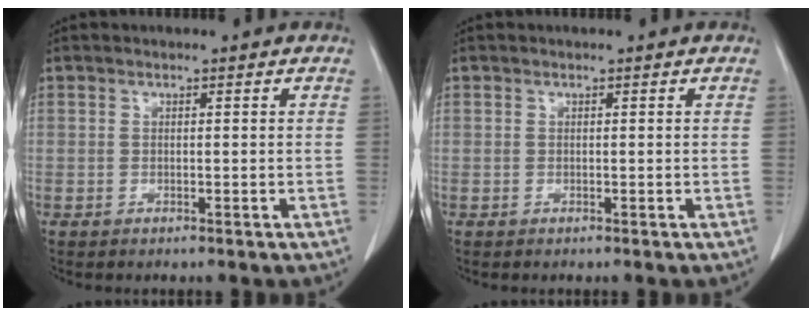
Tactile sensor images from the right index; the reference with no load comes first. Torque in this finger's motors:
{"motor_torque": [0.12, -0.07, -0.01, 0.01]}